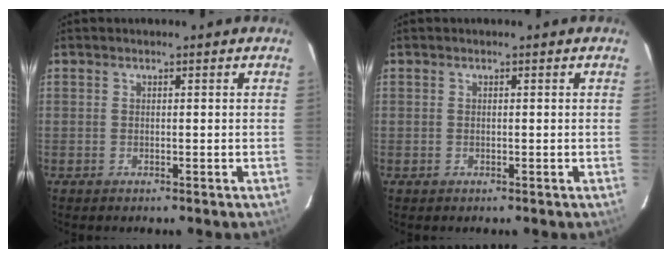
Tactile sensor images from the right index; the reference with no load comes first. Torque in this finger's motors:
{"motor_torque": [0.14, 0.14, 0.08, 0.00]}